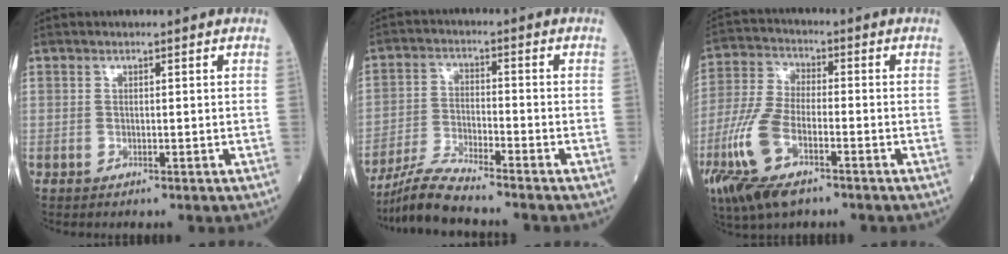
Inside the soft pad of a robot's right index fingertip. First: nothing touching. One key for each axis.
{"total": 7.1, "fx": -6.6, "fy": -0.7, "fz": 2.6, "tx": -0.060, "ty": -0.020, "tz": -0.128}
{"total": 12.1, "fx": -5.6, "fy": 4.1, "fz": 9.9, "tx": -0.227, "ty": -0.019, "tz": -0.107}